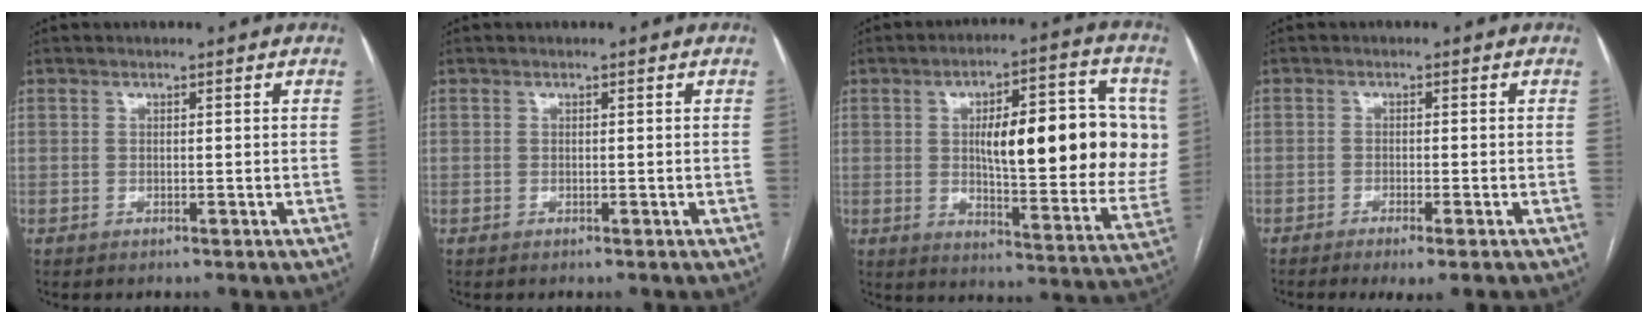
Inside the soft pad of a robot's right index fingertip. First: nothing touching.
{"total": 0.0}
{"total": 21.9, "force": [3.5, 6.0, 20.8], "torque": [-0.260, 0.020, 0.054]}
{"total": 4.0, "force": [-2.6, 0.2, 3.0], "torque": [-0.043, -0.010, -0.040]}